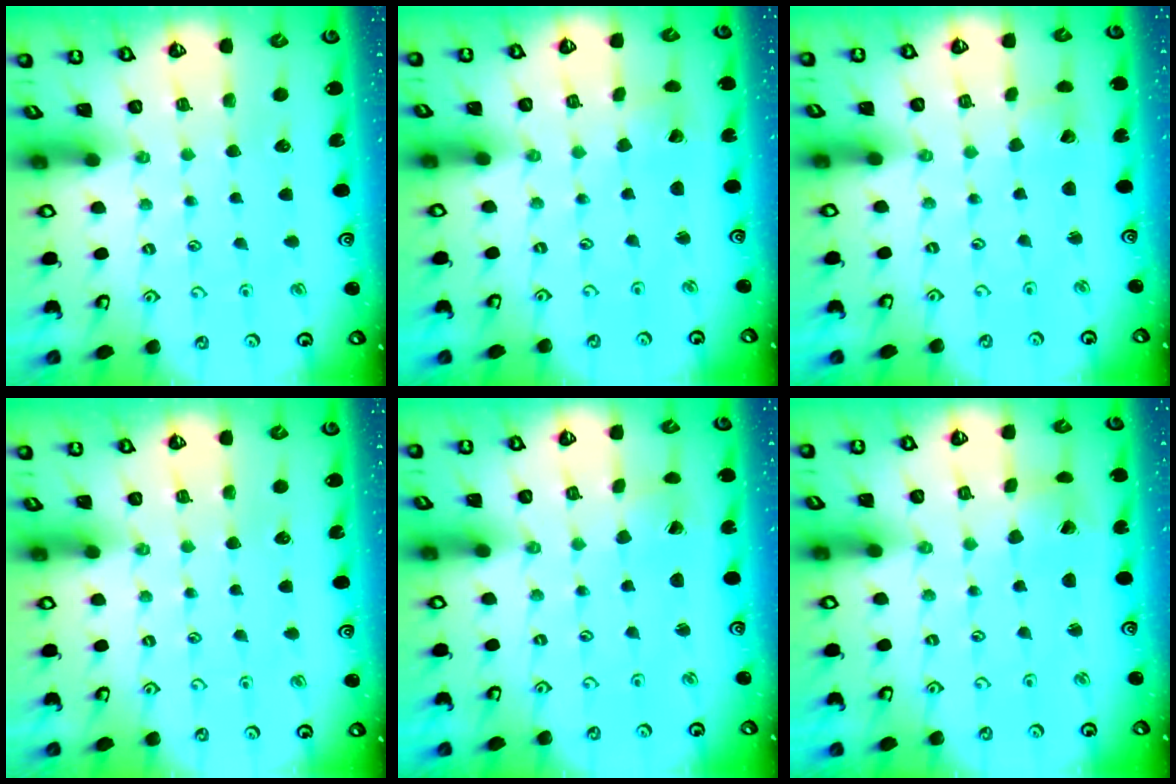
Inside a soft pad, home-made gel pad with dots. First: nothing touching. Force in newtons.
{"total": 1.9, "press": 1.9, "slide": 0.0}
{"total": 2.4, "press": 2.4, "slide": 0.1}
{"total": 0.0}
{"total": 1.0, "press": 1.0, "slide": 0.1}
{"total": 1.1, "press": 1.1, "slide": 0.2}